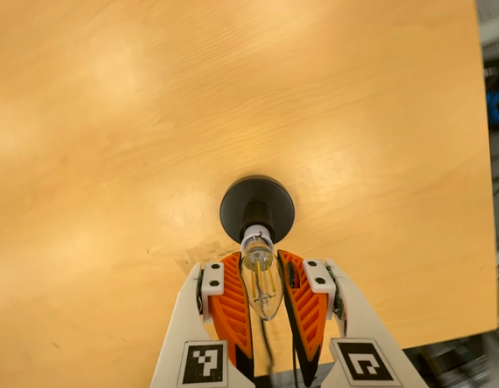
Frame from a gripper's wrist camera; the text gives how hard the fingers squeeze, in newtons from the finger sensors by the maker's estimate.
{"total": 20.8, "left": 20.8, "right": 20.8}